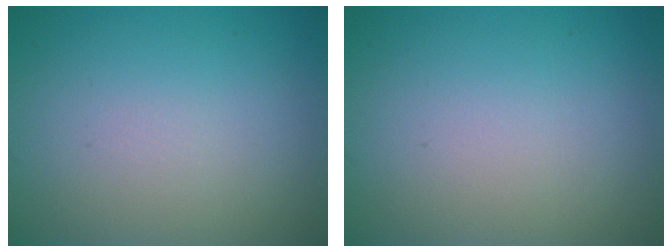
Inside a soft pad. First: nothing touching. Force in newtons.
{"total": 0.0}